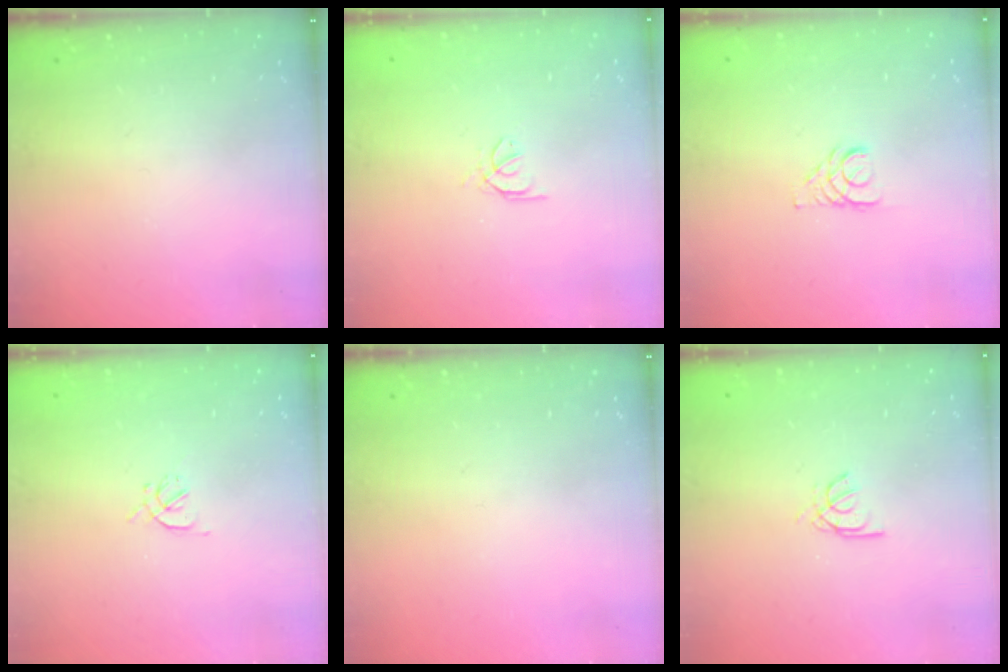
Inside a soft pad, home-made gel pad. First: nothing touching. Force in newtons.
{"total": 0.6, "press": 0.4, "slide": 0.3}
{"total": 2.9, "press": 2.9, "slide": 0.3}
{"total": 1.2, "press": 1.2, "slide": 0.4}
{"total": 0.0}
{"total": 2.6, "press": 2.6, "slide": 0.4}